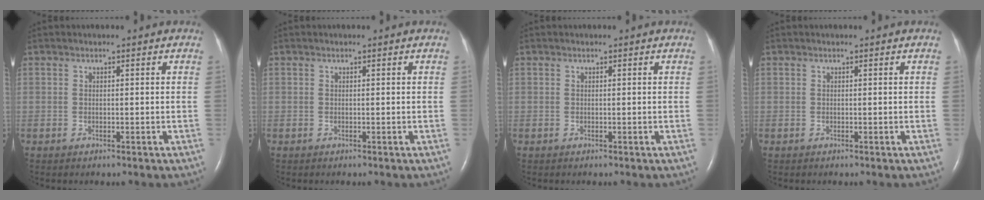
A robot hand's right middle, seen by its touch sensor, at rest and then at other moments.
{"total": 0.0}
{"total": 0.0}
{"total": 0.0}